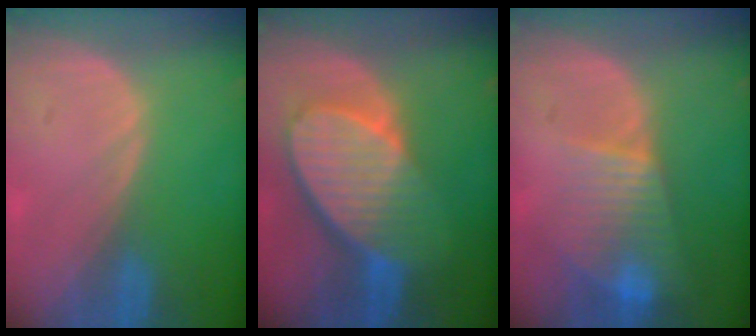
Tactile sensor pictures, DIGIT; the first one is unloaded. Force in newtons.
{"total": 10.1, "press": 8.9, "slide": 4.8}
{"total": 8.1, "press": 7.0, "slide": 4.2}